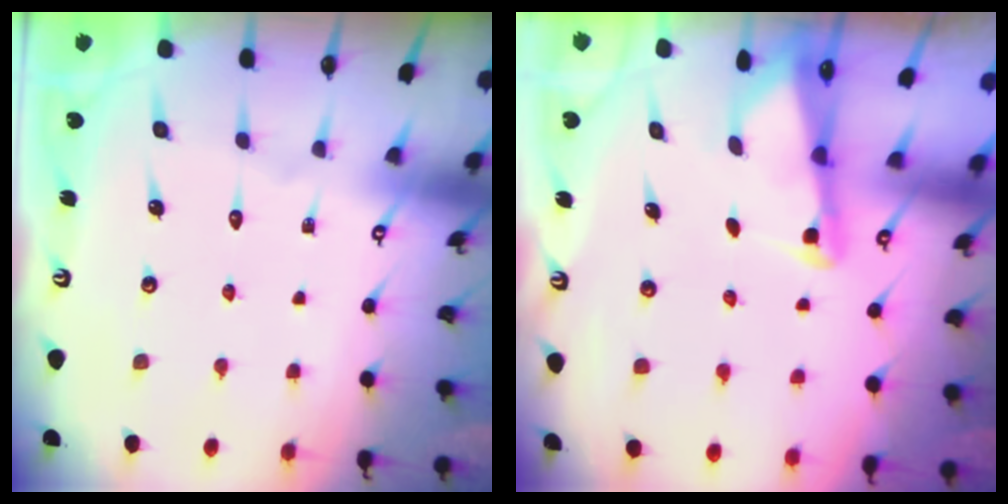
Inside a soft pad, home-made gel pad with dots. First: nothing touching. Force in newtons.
{"total": 2.1, "press": 2.1, "slide": 0.3}